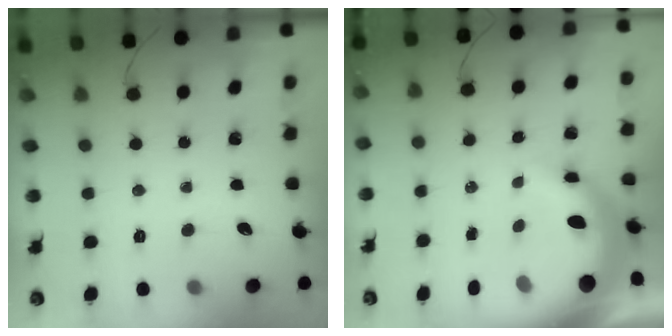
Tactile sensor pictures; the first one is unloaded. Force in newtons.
{"total": 11.3, "press": 11.0, "slide": 2.3}